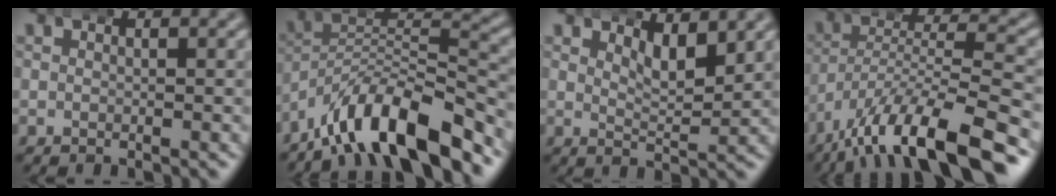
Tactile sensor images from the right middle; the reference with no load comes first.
{"total": 11.3, "force": [-6.4, 5.9, 7.3], "torque": [-0.113, -0.024, -0.099]}
{"total": 3.3, "force": [2.5, 0.7, 2.0], "torque": [-0.030, -0.015, 0.046]}
{"total": 9.5, "force": [-6.0, 3.0, 6.8], "torque": [-0.120, -0.018, -0.089]}